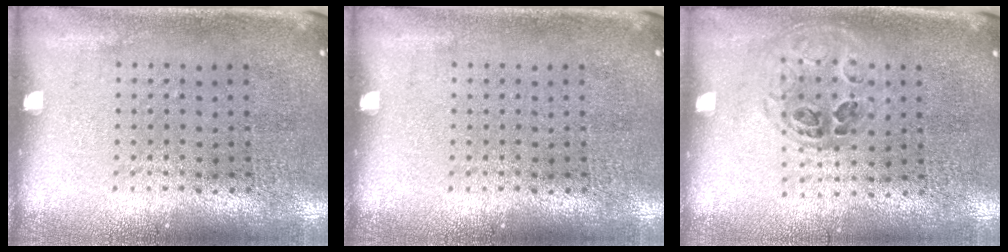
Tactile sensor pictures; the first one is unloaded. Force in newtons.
{"total": 0.0}
{"total": 1.0, "press": 0.9, "slide": 0.3}